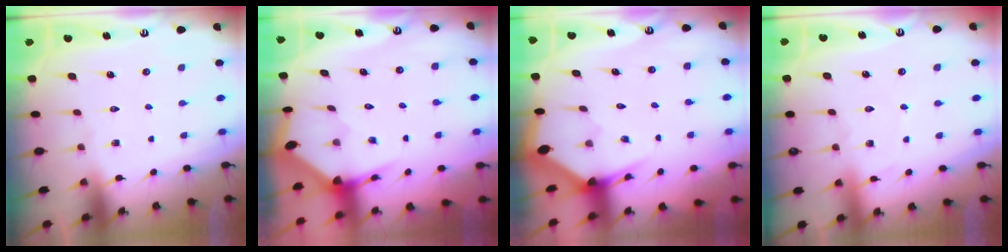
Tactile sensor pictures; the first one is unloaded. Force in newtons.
{"total": 3.4, "press": 3.4, "slide": 0.2}
{"total": 3.0, "press": 3.0, "slide": 0.1}
{"total": 2.6, "press": 2.5, "slide": 0.3}